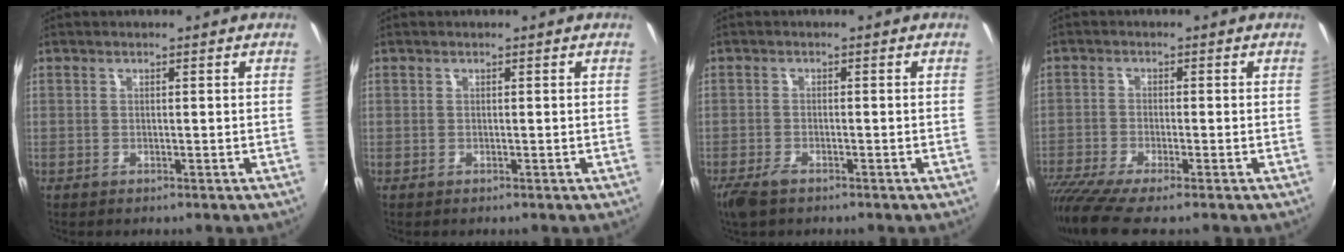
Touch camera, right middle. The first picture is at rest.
{"total": 0.0}
{"total": 3.8, "force": [-2.7, 1.4, 2.2], "torque": [-0.057, -0.012, -0.052]}
{"total": 9.8, "force": [-7.7, 0.8, 6.0], "torque": [-0.144, -0.047, -0.136]}